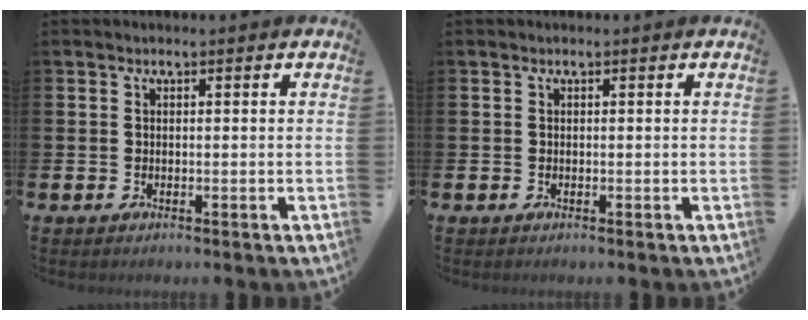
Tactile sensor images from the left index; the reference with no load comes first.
{"total": 0.0}